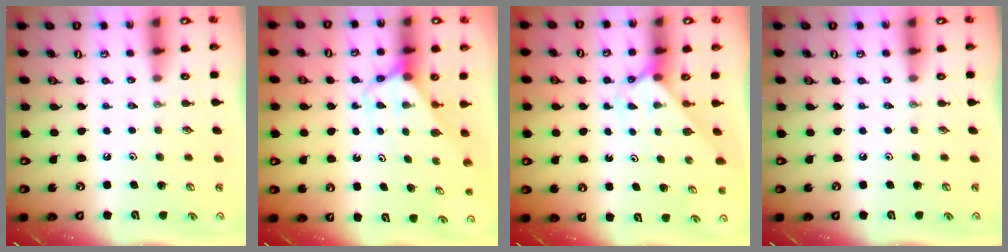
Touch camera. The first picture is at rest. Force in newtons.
{"total": 2.9, "press": 2.9, "slide": 0.2}
{"total": 2.3, "press": 2.3, "slide": 0.2}
{"total": 0.0}